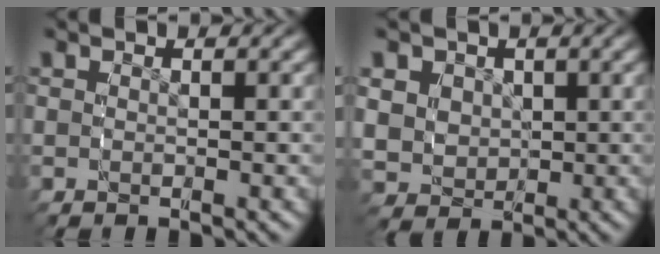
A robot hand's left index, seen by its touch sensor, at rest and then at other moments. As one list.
[{"total": 6.0, "force": [0.5, 5.4, 2.6], "torque": [-0.070, -0.030, 0.026]}]